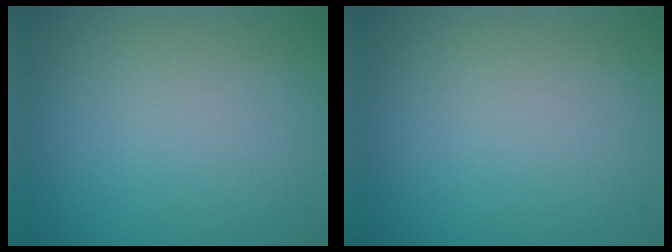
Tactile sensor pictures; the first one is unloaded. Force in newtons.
{"total": 0.0}